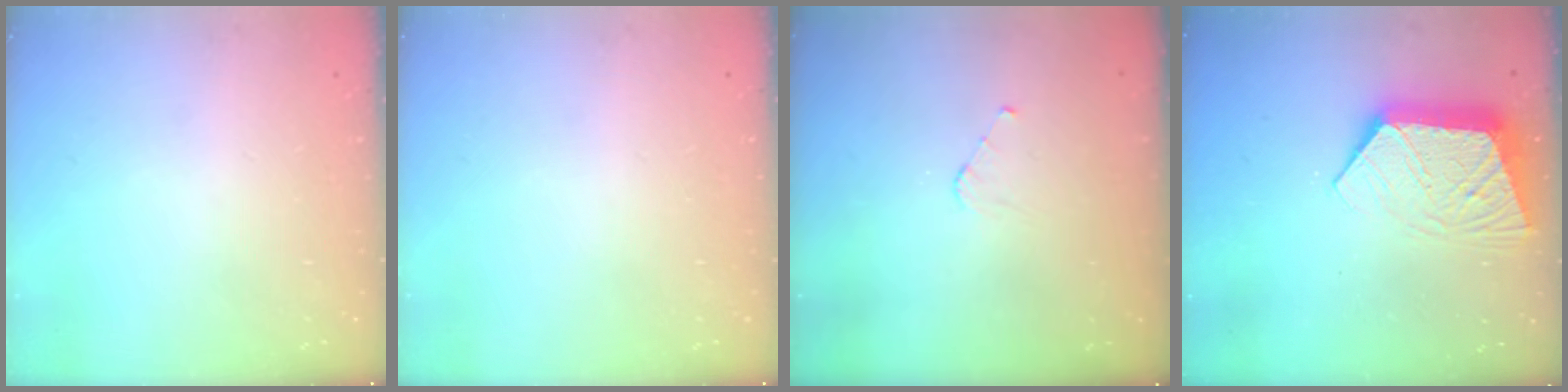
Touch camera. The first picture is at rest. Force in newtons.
{"total": 0.0}
{"total": 3.0, "press": 3.0, "slide": 0.2}
{"total": 12.3, "press": 12.2, "slide": 1.0}